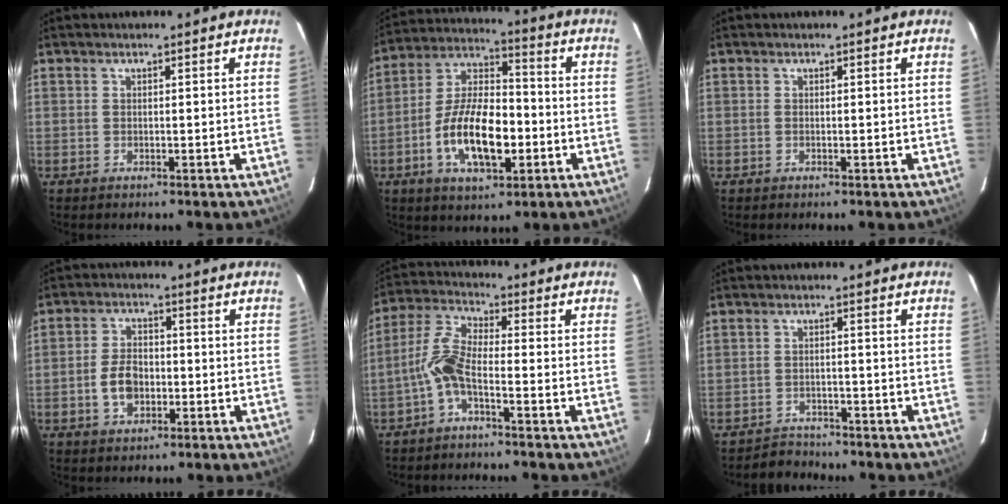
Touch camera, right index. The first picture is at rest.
{"total": 15.5, "force": [-4.4, 7.1, 13.0], "torque": [-0.252, 0.008, -0.074]}
{"total": 0.0}
{"total": 6.4, "force": [-1.7, 4.3, 4.4], "torque": [-0.089, 0.011, -0.025]}
{"total": 6.4, "force": [-2.8, 1.7, 5.5], "torque": [-0.132, 0.015, -0.061]}
{"total": 3.8, "force": [-3.5, 1.6, -0.3], "torque": [-0.002, 0.011, -0.057]}